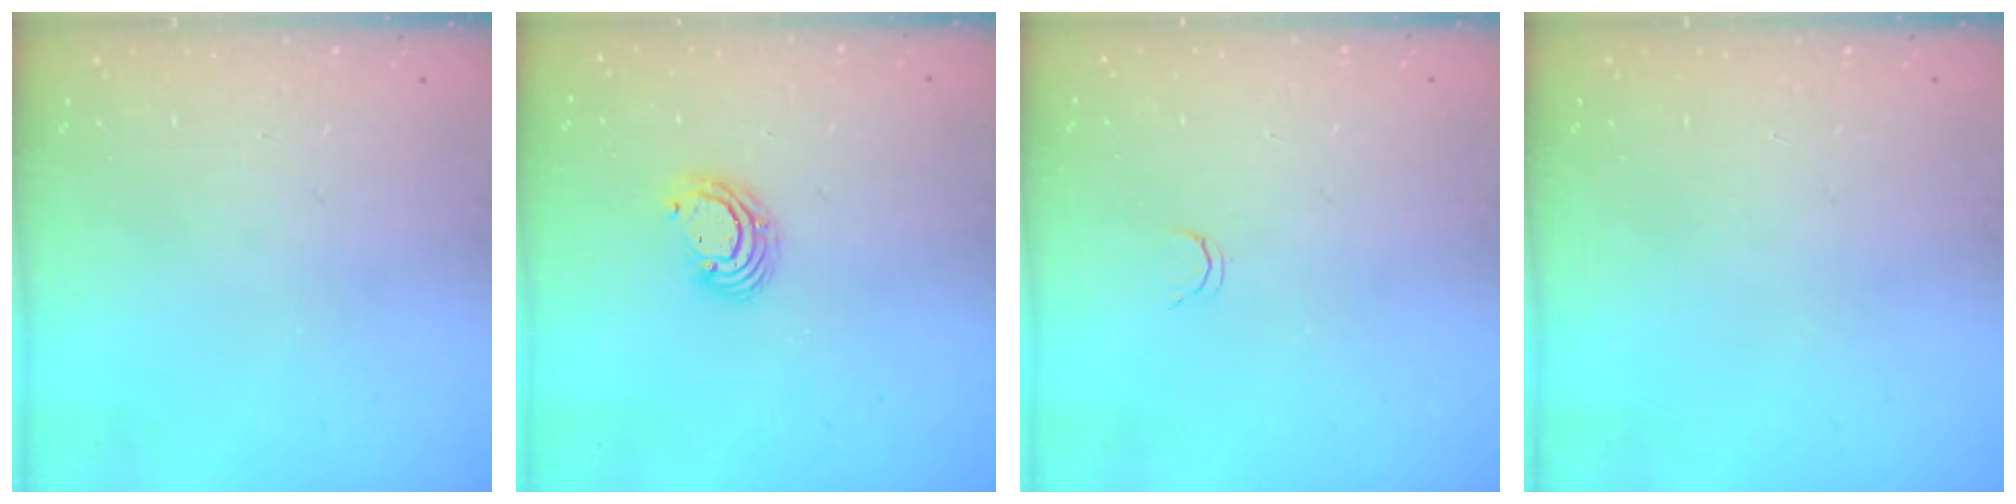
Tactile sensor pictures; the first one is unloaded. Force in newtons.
{"total": 4.2, "press": 4.2, "slide": 0.2}
{"total": 2.1, "press": 2.1, "slide": 0.4}
{"total": 0.0}